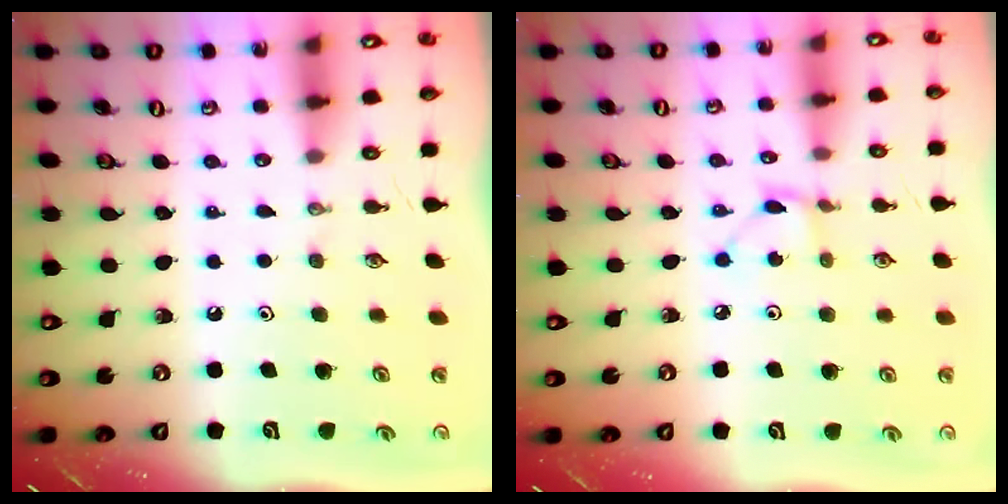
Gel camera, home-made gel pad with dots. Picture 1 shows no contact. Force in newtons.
{"total": 1.8, "press": 1.8, "slide": 0.1}